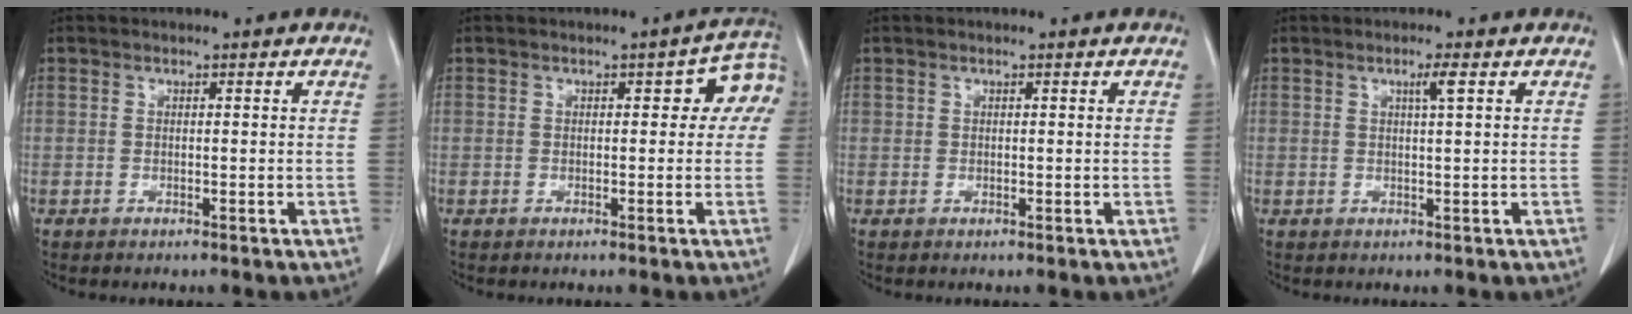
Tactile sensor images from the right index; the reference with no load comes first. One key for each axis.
{"total": 5.5, "fx": 1.1, "fy": 2.6, "fz": 4.7, "tx": -0.048, "ty": 0.029, "tz": 0.009}
{"total": 0.6, "fx": 0.3, "fy": 0.4, "fz": 0.3, "tx": 0.002, "ty": -0.001, "tz": 0.007}
{"total": 2.0, "fx": 0.8, "fy": -0.3, "fz": 1.8, "tx": -0.033, "ty": -0.002, "tz": 0.014}